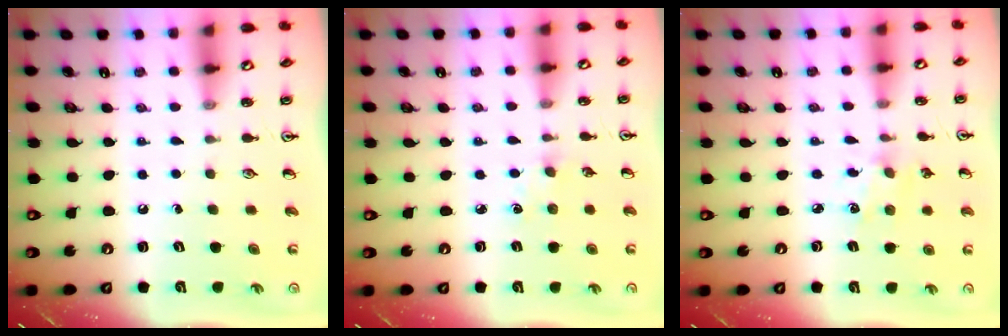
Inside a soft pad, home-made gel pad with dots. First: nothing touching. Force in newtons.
{"total": 2.9, "press": 2.8, "slide": 0.4}
{"total": 2.4, "press": 2.4, "slide": 0.6}